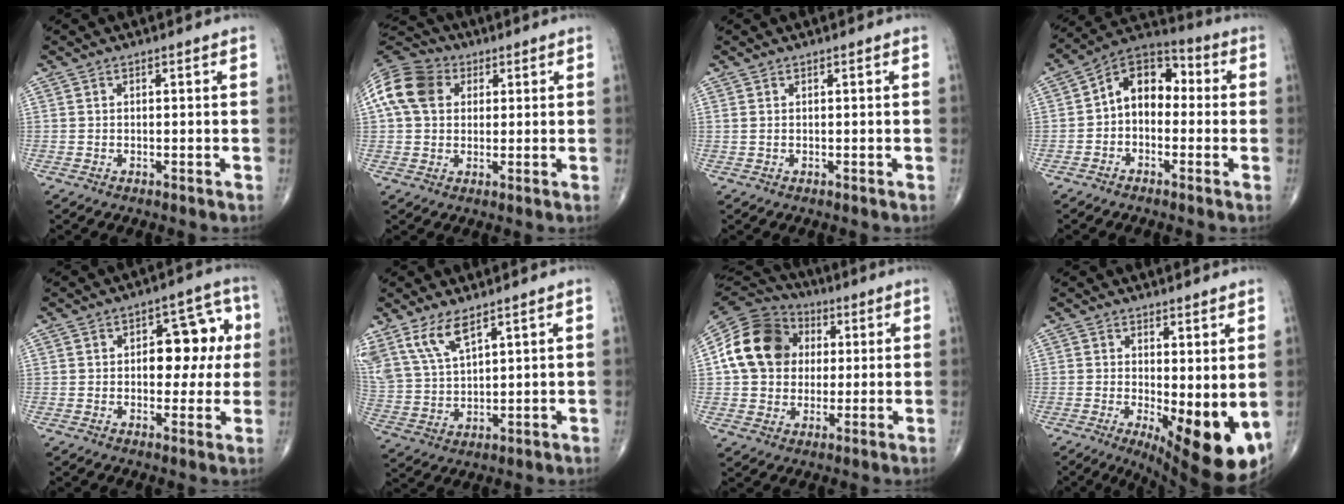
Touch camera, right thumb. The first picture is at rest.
{"total": 12.5, "force": [3.4, 9.7, 7.2], "torque": [-0.137, 0.021, 0.052]}
{"total": 0.5, "force": [0.3, 0.0, 0.5], "torque": [-0.018, 0.006, 0.007]}
{"total": 10.3, "force": [-0.3, 7.2, 7.4], "torque": [-0.085, 0.037, -0.027]}
{"total": 10.8, "force": [1.2, 6.4, 8.6], "torque": [-0.066, 0.023, 0.016]}
{"total": 9.3, "force": [6.3, 3.3, 5.9], "torque": [-0.122, -0.022, 0.142]}
{"total": 16.5, "force": [2.8, 13.5, 9.1], "torque": [-0.154, 0.017, 0.043]}
{"total": 12.8, "force": [-1.6, 4.7, 11.8], "torque": [-0.160, -0.029, -0.008]}